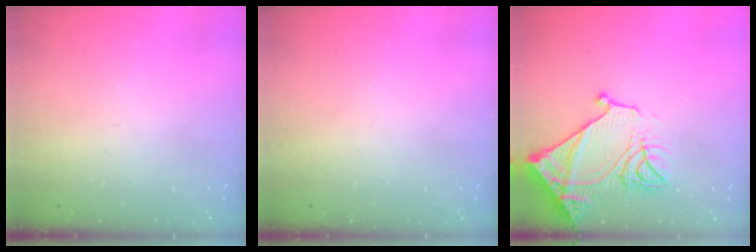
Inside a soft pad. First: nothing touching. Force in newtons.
{"total": 0.0}
{"total": 15.8, "press": 15.7, "slide": 1.5}